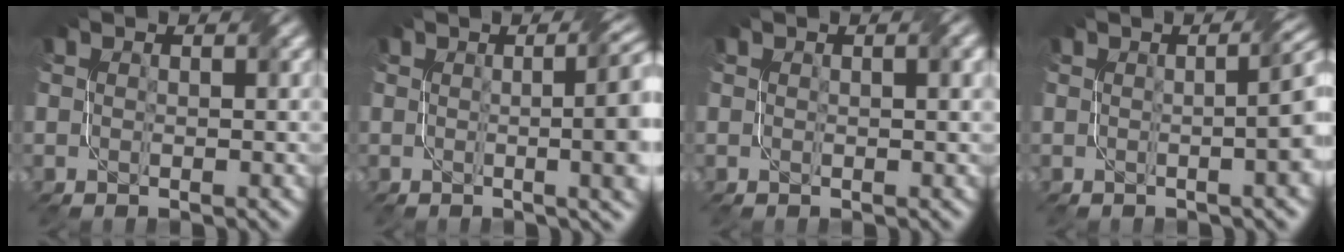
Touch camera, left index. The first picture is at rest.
{"total": 10.5, "force": [0.9, 4.4, 9.5], "torque": [-0.056, 0.023, -0.001]}
{"total": 1.6, "force": [0.7, 0.3, 1.4], "torque": [-0.017, 0.004, 0.011]}
{"total": 7.5, "force": [0.3, 3.1, 6.8], "torque": [-0.023, 0.027, -0.009]}